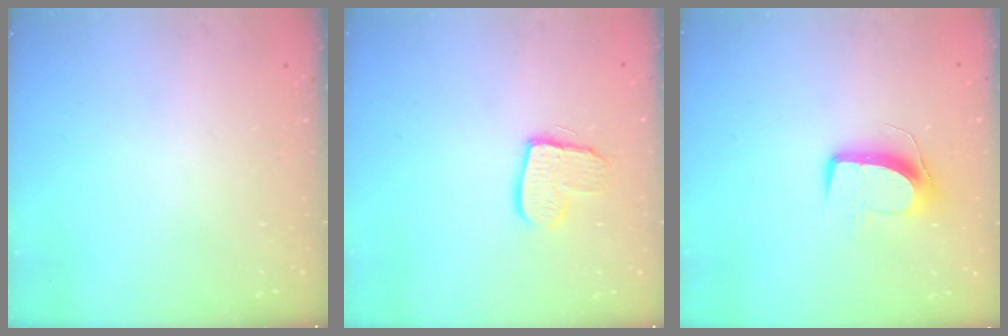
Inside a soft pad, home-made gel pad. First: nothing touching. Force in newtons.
{"total": 10.3, "press": 10.3, "slide": 0.8}
{"total": 10.1, "press": 10.1, "slide": 0.1}